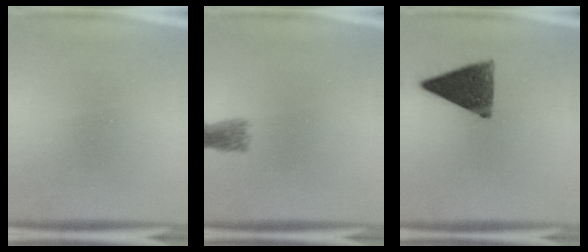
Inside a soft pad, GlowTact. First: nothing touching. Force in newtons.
{"total": 2.0}
{"total": 11.2}